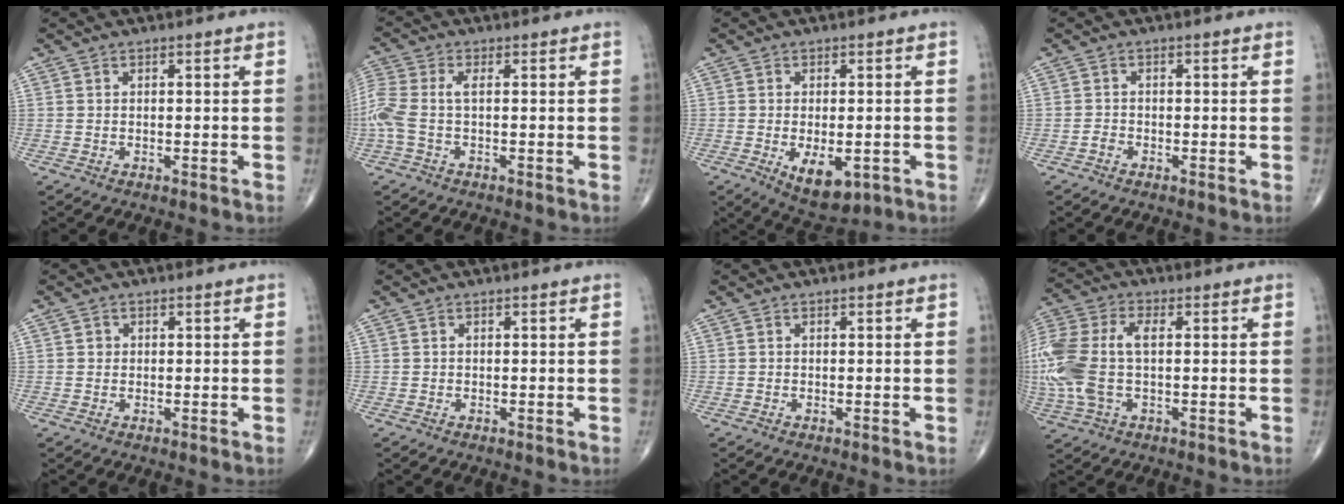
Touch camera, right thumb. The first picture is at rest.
{"total": 7.2, "force": [-0.8, 2.9, 6.5], "torque": [-0.188, 0.017, -0.019]}
{"total": 8.0, "force": [-2.5, 4.1, 6.4], "torque": [-0.088, -0.006, -0.024]}
{"total": 1.0, "force": [-0.7, 0.6, 0.4], "torque": [-0.004, 0.002, -0.017]}
{"total": 0.9, "force": [0.1, 0.9, 0.2], "torque": [0.002, 0.002, 0.001]}
{"total": 0.0}
{"total": 0.0}
{"total": 16.7, "force": [-0.1, 9.0, 14.0], "torque": [-0.364, 0.013, 0.000]}